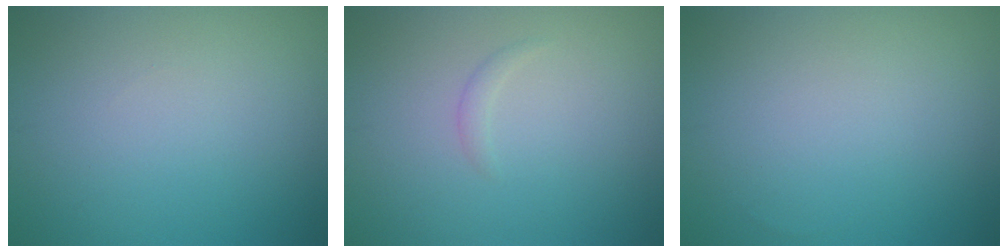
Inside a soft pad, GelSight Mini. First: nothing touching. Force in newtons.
{"total": 0.7, "press": 0.7, "slide": 0.0}
{"total": 0.0}